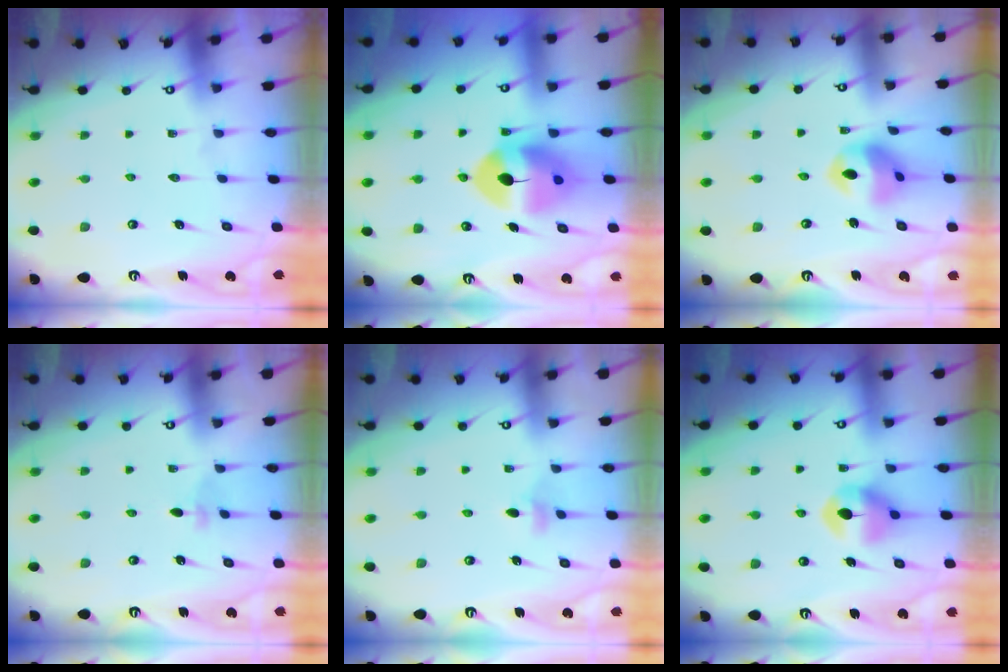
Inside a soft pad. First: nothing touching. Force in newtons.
{"total": 10.1, "press": 9.9, "slide": 2.1}
{"total": 11.4, "press": 11.2, "slide": 1.6}
{"total": 3.3, "press": 3.2, "slide": 0.7}
{"total": 3.7, "press": 3.6, "slide": 0.8}
{"total": 8.2, "press": 8.1, "slide": 0.4}